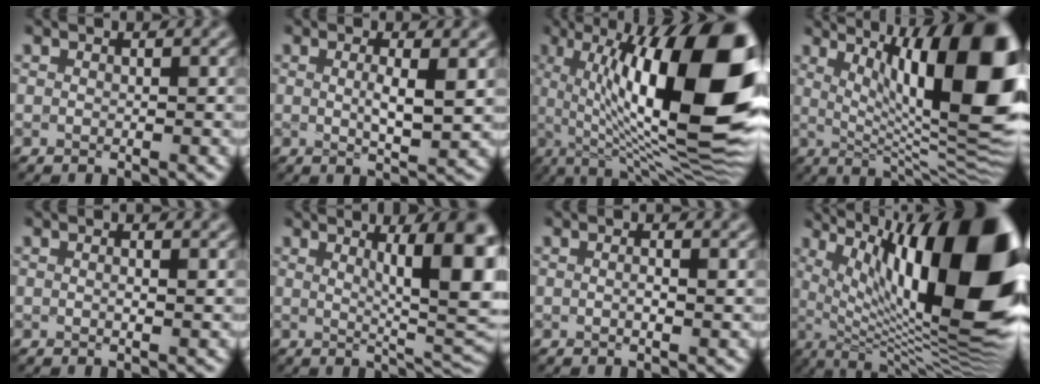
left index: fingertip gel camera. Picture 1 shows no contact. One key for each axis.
{"total": 3.3, "fx": 0.5, "fy": 0.6, "fz": 3.2, "tx": -0.054, "ty": -0.008, "tz": 0.011}
{"total": 18.4, "fx": 2.5, "fy": 5.6, "fz": 17.3, "tx": -0.237, "ty": 0.014, "tz": 0.038}
{"total": 17.1, "fx": 4.1, "fy": 5.4, "fz": 15.7, "tx": -0.189, "ty": 0.009, "tz": 0.068}
{"total": 0.9, "fx": 0.2, "fy": 0.2, "fz": 0.9, "tx": -0.016, "ty": -0.003, "tz": 0.002}
{"total": 10.2, "fx": 2.6, "fy": 2.7, "fz": 9.5, "tx": -0.109, "ty": 0.001, "tz": 0.042}
{"total": 1.2, "fx": 0.0, "fy": 0.3, "fz": 1.1, "tx": -0.021, "ty": -0.003, "tz": -0.001}
{"total": 19.1, "fx": 4.8, "fy": 6.4, "fz": 17.4, "tx": -0.241, "ty": 0.018, "tz": 0.083}